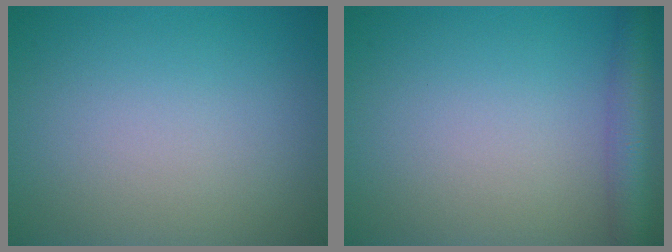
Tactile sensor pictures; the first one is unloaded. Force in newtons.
{"total": 4.0, "press": 3.9, "slide": 0.2}